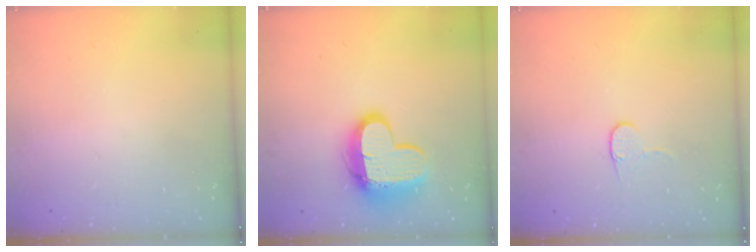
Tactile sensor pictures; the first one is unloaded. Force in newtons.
{"total": 13.7, "press": 13.6, "slide": 1.3}
{"total": 4.3, "press": 4.3, "slide": 0.4}